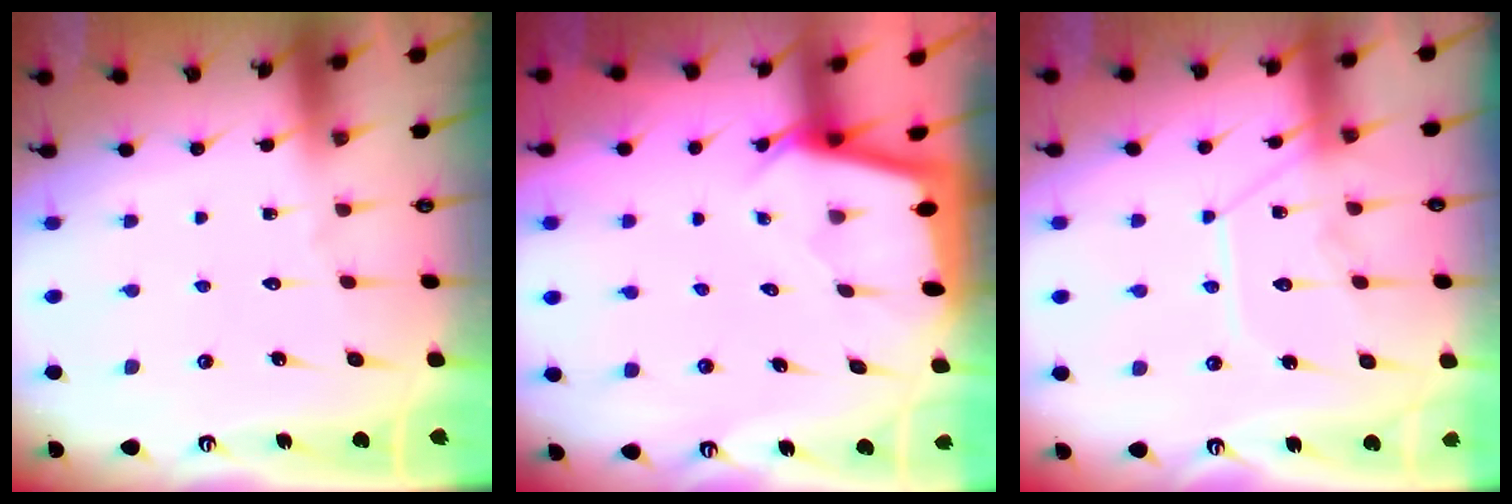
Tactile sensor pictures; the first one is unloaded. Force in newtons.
{"total": 2.3, "press": 2.3, "slide": 0.2}
{"total": 12.7, "press": 12.6, "slide": 1.2}